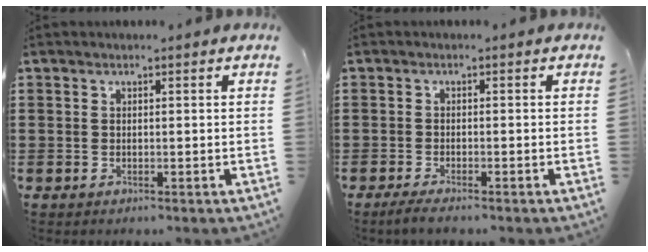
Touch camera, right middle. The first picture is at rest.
{"total": 1.8, "force": [-1.5, 0.3, 0.9], "torque": [-0.023, 0.000, -0.032]}